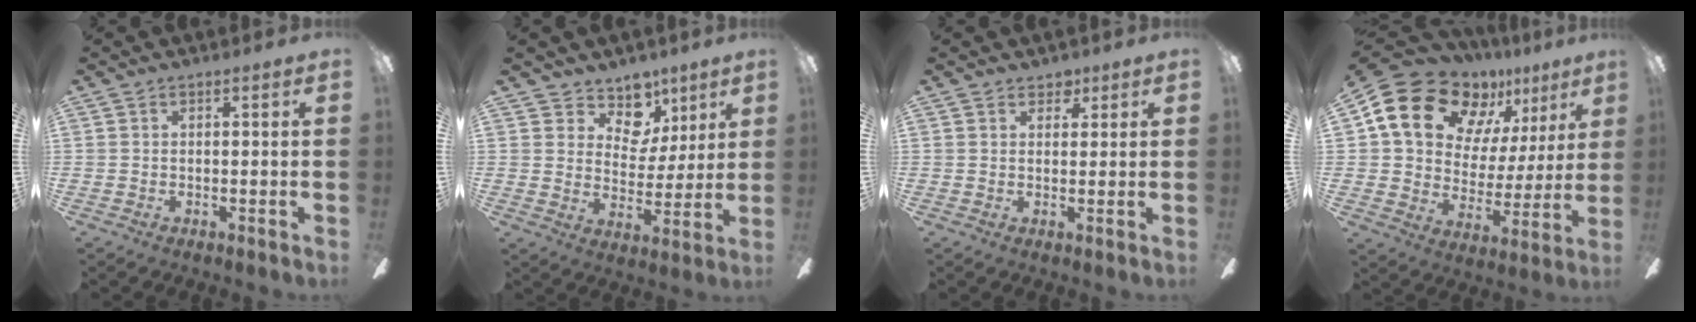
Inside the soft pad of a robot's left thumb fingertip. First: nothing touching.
{"total": 9.8, "force": [6.6, 6.8, 2.7], "torque": [-0.049, -0.052, 0.128]}
{"total": 2.8, "force": [2.0, 1.9, 0.7], "torque": [0.004, -0.008, 0.033]}
{"total": 19.1, "force": [11.5, 12.7, 8.5], "torque": [-0.155, -0.062, 0.223]}